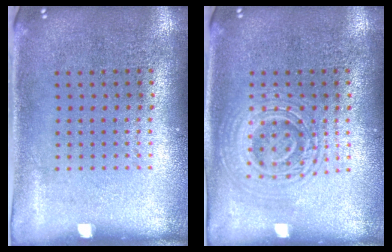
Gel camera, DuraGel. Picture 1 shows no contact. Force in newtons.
{"total": 2.8, "press": 2.8, "slide": 0.5}